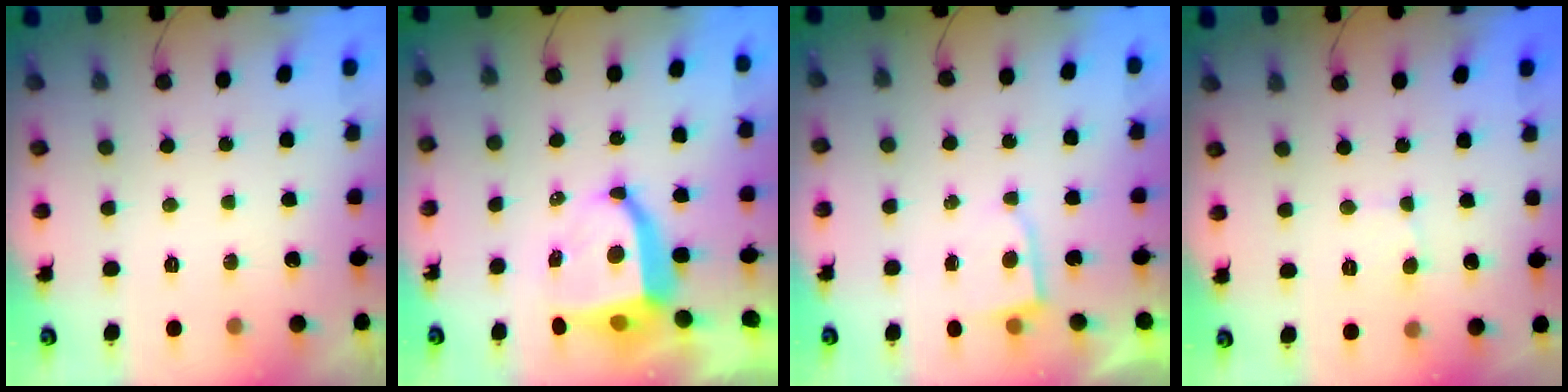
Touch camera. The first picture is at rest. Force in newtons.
{"total": 8.5, "press": 8.4, "slide": 1.1}
{"total": 2.1, "press": 2.1, "slide": 0.3}
{"total": 2.8, "press": 2.8, "slide": 0.3}